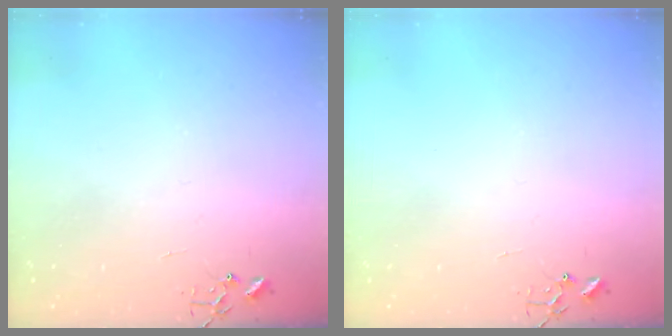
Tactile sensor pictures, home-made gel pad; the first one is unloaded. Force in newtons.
{"total": 0.0}